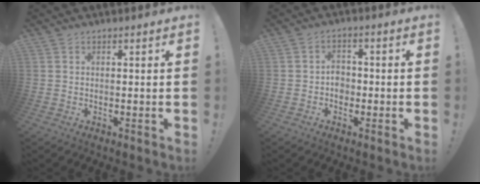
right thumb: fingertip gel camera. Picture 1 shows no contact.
{"total": 3.9, "force": [-1.3, 3.2, 1.9], "torque": [-0.027, 0.007, -0.025]}